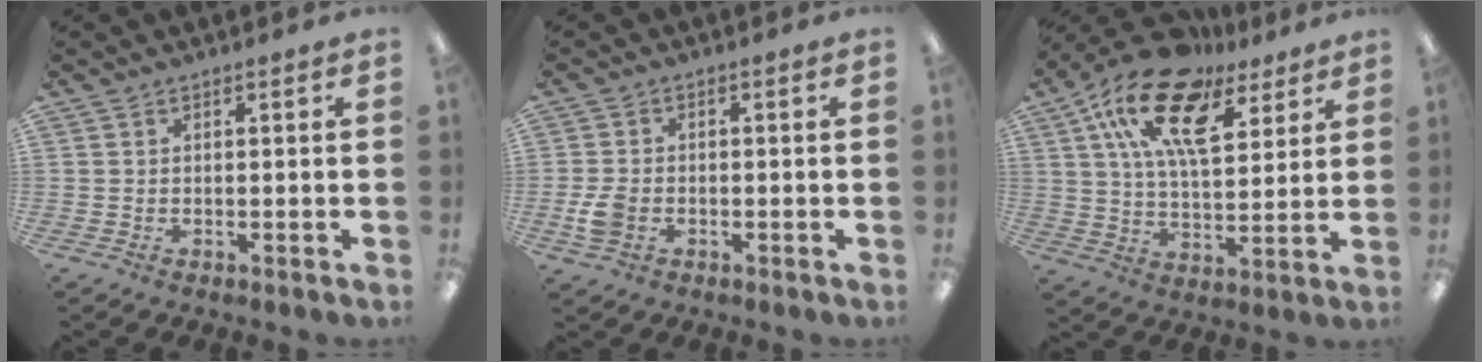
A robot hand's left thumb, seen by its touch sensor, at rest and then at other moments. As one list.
[{"total": 4.9, "force": [-1.5, 3.5, 3.1], "torque": [-0.070, 0.003, -0.028]}, {"total": 18.8, "force": [11.0, 8.7, 12.5], "torque": [-0.240, -0.043, 0.193]}]